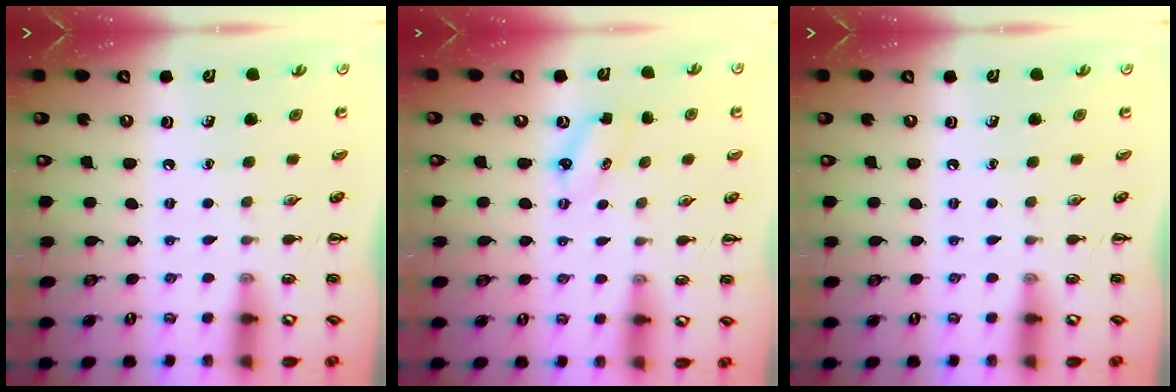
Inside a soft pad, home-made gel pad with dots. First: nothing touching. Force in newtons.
{"total": 2.9, "press": 2.8, "slide": 0.7}
{"total": 0.0}